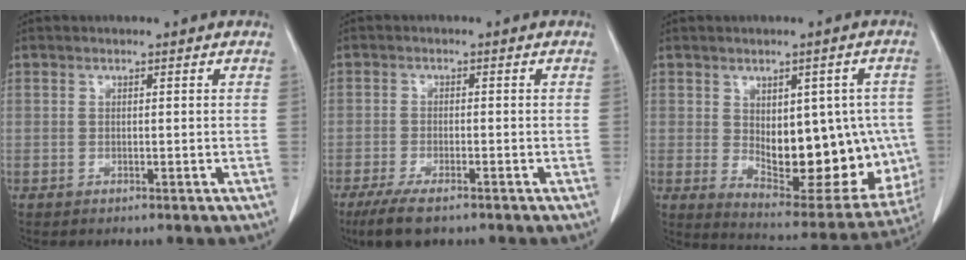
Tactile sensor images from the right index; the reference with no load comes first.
{"total": 6.1, "force": [-4.4, 1.6, 3.9], "torque": [-0.073, -0.013, -0.074]}
{"total": 18.4, "force": [-1.0, 8.4, 16.3], "torque": [-0.204, 0.001, 0.018]}